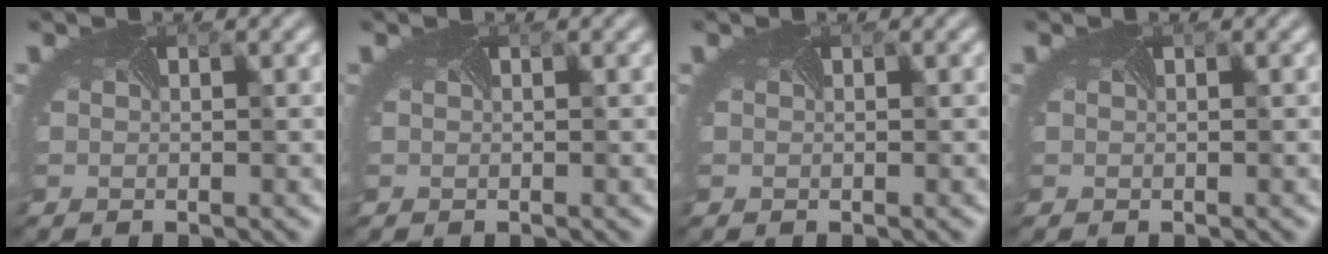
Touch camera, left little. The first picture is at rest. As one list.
[{"total": 0.0}, {"total": 0.0}, {"total": 0.0}]